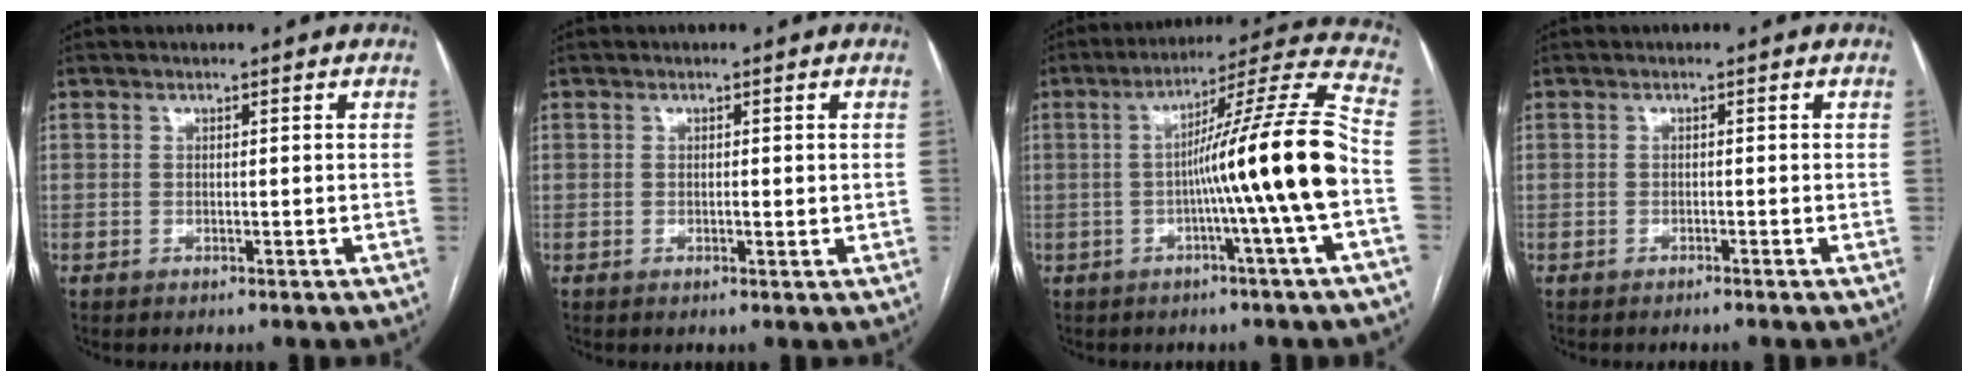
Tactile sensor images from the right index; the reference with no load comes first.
{"total": 1.1, "force": [0.0, 0.4, 1.0], "torque": [-0.014, -0.001, 0.001]}
{"total": 15.3, "force": [-2.9, -2.4, 14.8], "torque": [-0.221, 0.010, -0.055]}
{"total": 0.8, "force": [-0.6, -0.3, 0.3], "torque": [-0.008, 0.003, -0.013]}